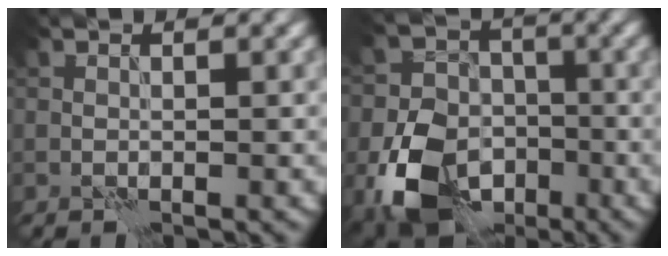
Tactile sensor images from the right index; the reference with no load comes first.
{"total": 10.4, "force": [-4.2, 7.5, 5.8], "torque": [-0.119, -0.019, -0.085]}